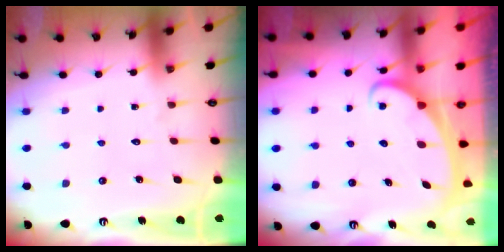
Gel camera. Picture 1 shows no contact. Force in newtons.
{"total": 2.1, "press": 2.1, "slide": 0.2}